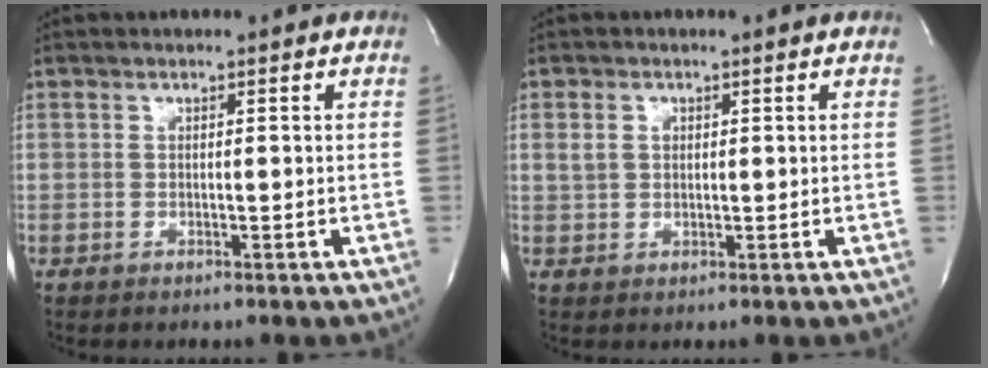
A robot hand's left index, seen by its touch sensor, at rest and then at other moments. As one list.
[{"total": 2.1, "force": [0.9, 1.6, 1.1], "torque": [-0.030, 0.010, 0.021]}]